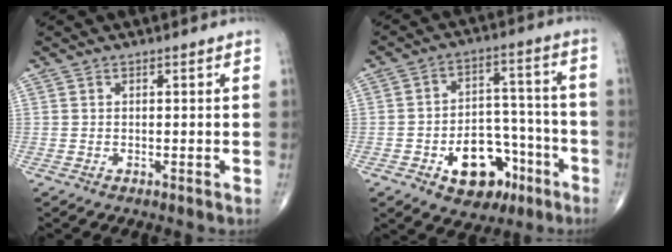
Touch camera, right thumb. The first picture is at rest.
{"total": 13.8, "force": [-6.4, 9.0, 8.3], "torque": [-0.077, 0.056, -0.087]}